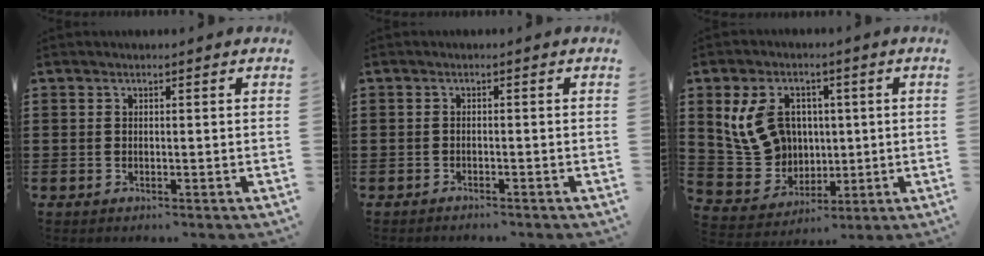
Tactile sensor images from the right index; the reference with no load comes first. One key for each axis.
{"total": 0.9, "fx": -0.9, "fy": 0.0, "fz": 0.1, "tx": -0.004, "ty": 0.000, "tz": -0.020}
{"total": 10.7, "fx": 2.3, "fy": 8.7, "fz": 5.9, "tx": -0.146, "ty": 0.016, "tz": 0.044}